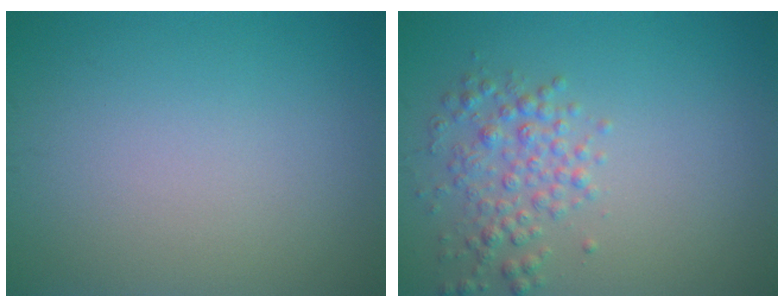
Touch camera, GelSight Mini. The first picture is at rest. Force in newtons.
{"total": 2.8, "press": 2.8, "slide": 0.1}